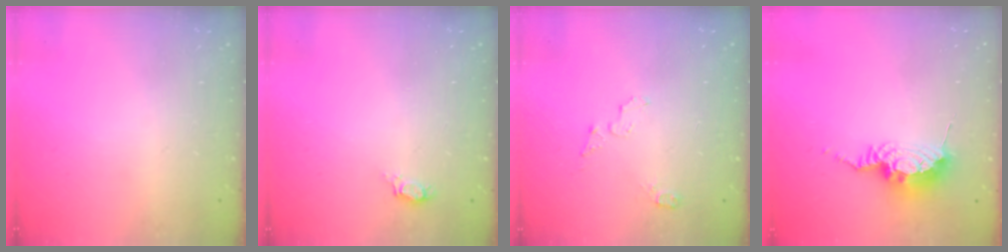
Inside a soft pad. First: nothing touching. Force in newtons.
{"total": 4.2, "press": 3.9, "slide": 1.5}
{"total": 4.6, "press": 4.5, "slide": 0.6}
{"total": 10.0, "press": 10.0, "slide": 1.1}